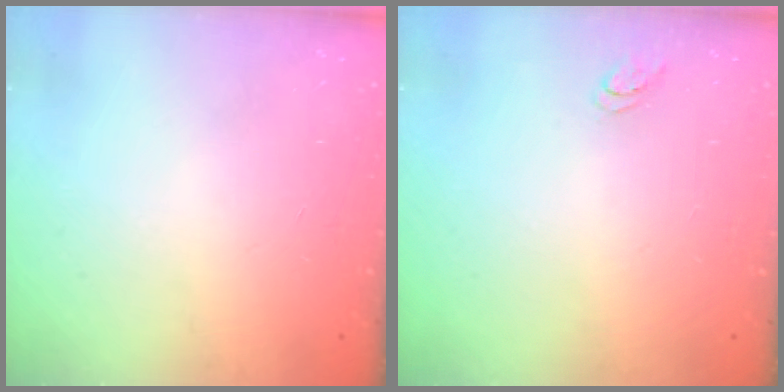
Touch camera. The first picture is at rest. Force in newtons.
{"total": 4.2, "press": 4.2, "slide": 0.4}